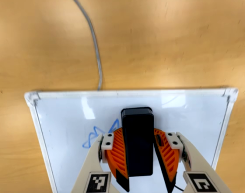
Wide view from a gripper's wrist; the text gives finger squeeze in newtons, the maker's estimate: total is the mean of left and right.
{"total": 10.5, "left": 12.1, "right": 8.9}